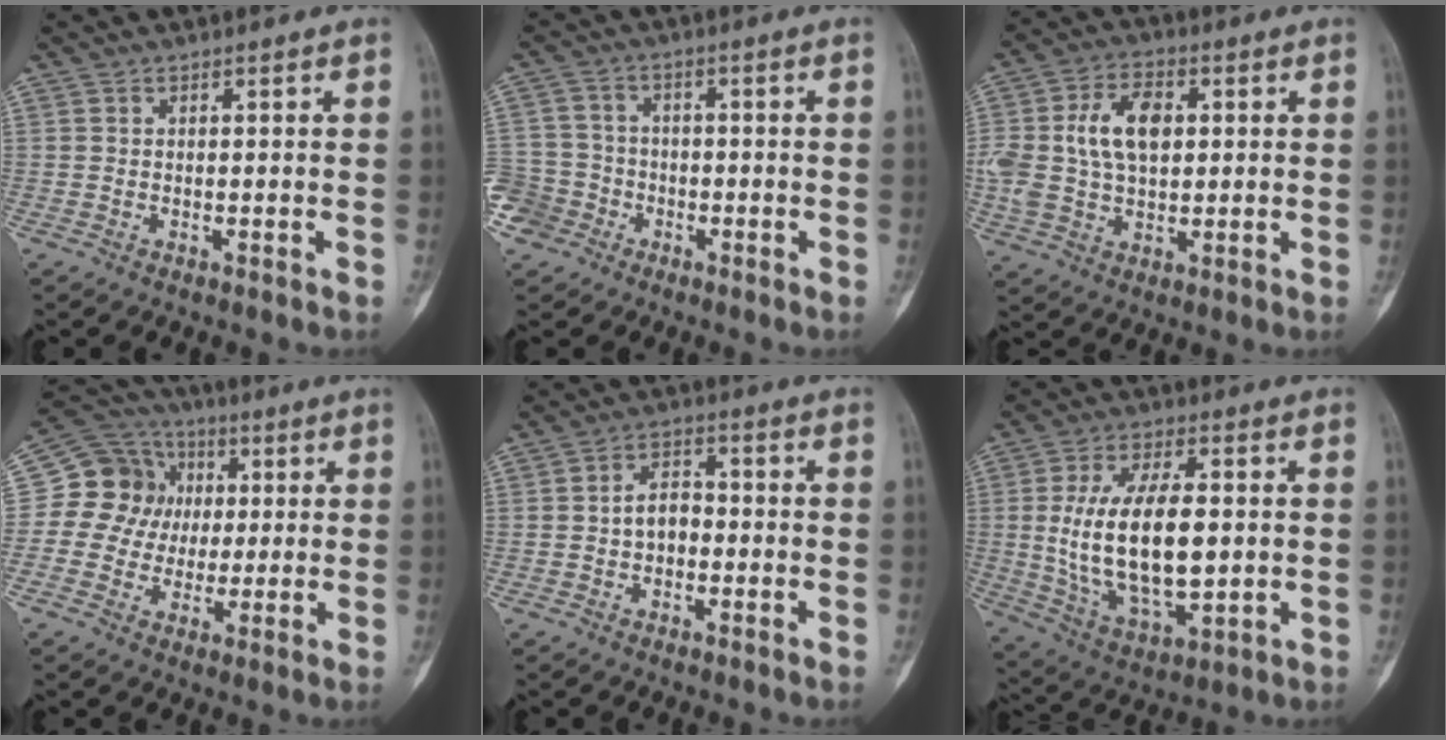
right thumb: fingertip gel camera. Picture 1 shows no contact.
{"total": 7.8, "force": [-3.9, 6.6, 0.9], "torque": [-0.007, 0.030, -0.071]}
{"total": 12.6, "force": [2.0, 8.0, 9.6], "torque": [-0.175, 0.009, 0.039]}
{"total": 12.7, "force": [1.5, 11.6, 4.9], "torque": [-0.051, 0.021, 0.018]}
{"total": 5.3, "force": [-0.7, 3.7, 3.8], "torque": [-0.052, 0.022, -0.019]}
{"total": 19.2, "force": [0.8, 9.5, 16.6], "torque": [-0.294, -0.006, 0.028]}